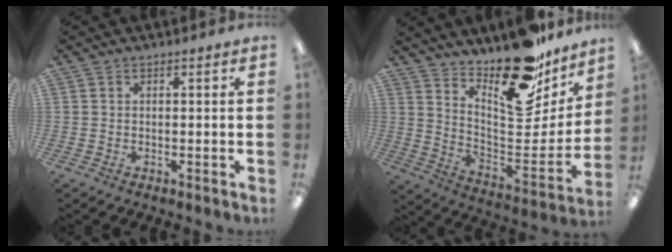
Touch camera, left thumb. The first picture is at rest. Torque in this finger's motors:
{"motor_torque": [0.30, 0.26, 1.08, -1.69, 0.13]}